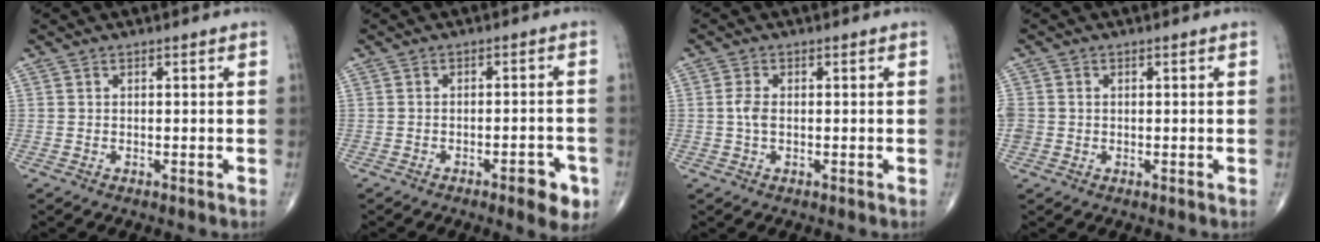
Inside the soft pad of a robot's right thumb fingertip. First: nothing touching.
{"total": 5.8, "force": [-3.1, 1.8, 4.6], "torque": [-0.042, 0.013, -0.037]}
{"total": 2.3, "force": [-0.2, 1.3, 1.9], "torque": [-0.046, 0.002, -0.007]}
{"total": 3.2, "force": [-0.3, 2.8, 1.4], "torque": [-0.036, 0.006, -0.002]}